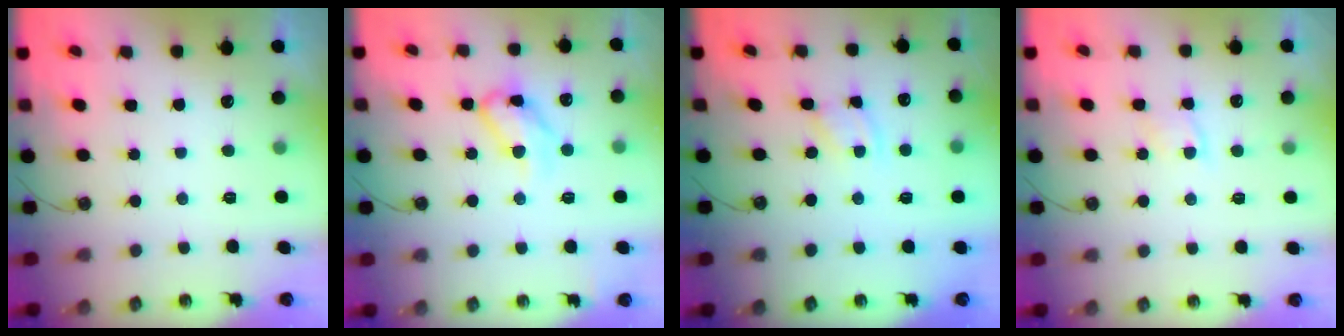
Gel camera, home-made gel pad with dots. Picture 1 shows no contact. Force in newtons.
{"total": 11.5, "press": 11.4, "slide": 1.6}
{"total": 2.5, "press": 2.4, "slide": 0.3}
{"total": 4.3, "press": 4.2, "slide": 0.5}